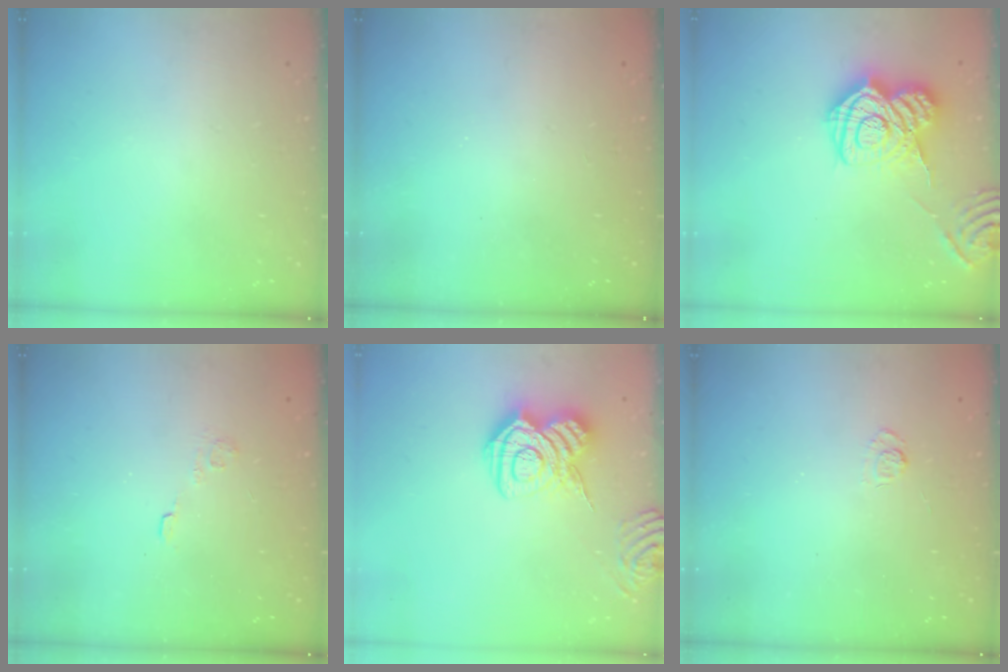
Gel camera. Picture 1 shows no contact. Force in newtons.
{"total": 2.4, "press": 2.3, "slide": 0.8}
{"total": 16.6, "press": 16.6, "slide": 1.1}
{"total": 2.1, "press": 1.6, "slide": 1.4}
{"total": 14.3, "press": 14.3, "slide": 0.7}
{"total": 3.0, "press": 2.6, "slide": 1.5}